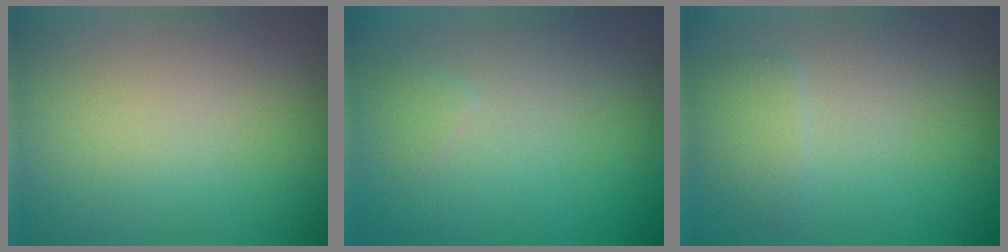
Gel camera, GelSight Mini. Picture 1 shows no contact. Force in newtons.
{"total": 0.8, "press": 0.8, "slide": 0.1}
{"total": 2.0, "press": 2.0, "slide": 0.2}